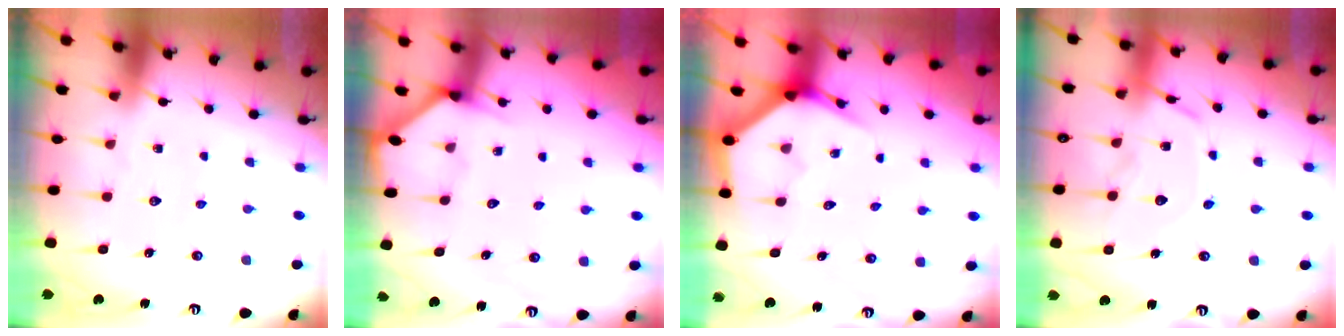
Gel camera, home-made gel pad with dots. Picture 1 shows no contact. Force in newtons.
{"total": 1.7, "press": 1.7, "slide": 0.2}
{"total": 3.8, "press": 3.8, "slide": 0.2}
{"total": 12.9, "press": 12.9, "slide": 1.0}